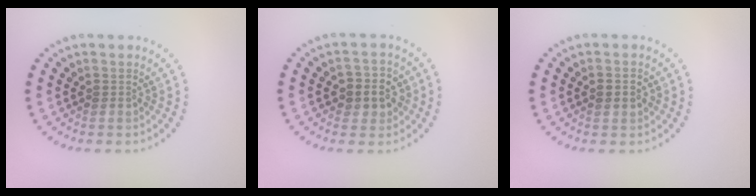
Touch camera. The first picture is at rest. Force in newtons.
{"total": 3.0, "press": 2.9, "slide": 0.8}
{"total": 2.1, "press": 2.1, "slide": 0.2}